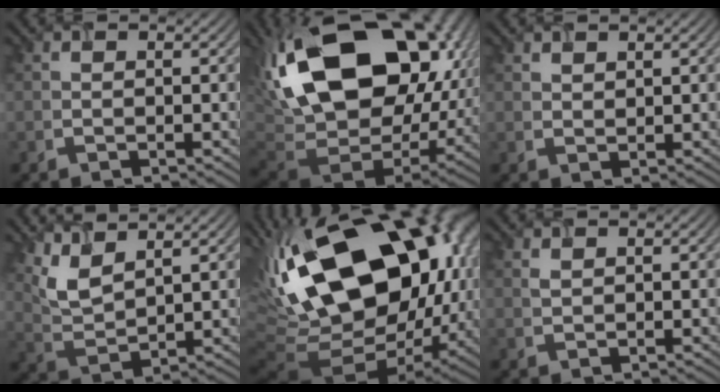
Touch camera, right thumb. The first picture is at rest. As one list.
[{"total": 21.7, "force": [4.9, 13.9, 16.0], "torque": [-0.320, -0.008, 0.113]}, {"total": 1.2, "force": [1.1, 0.4, 0.4], "torque": [-0.013, -0.002, 0.027]}, {"total": 6.1, "force": [4.1, 2.2, 4.0], "torque": [-0.102, -0.004, 0.090]}, {"total": 23.1, "force": [3.3, 14.2, 17.9], "torque": [-0.339, -0.041, 0.077]}, {"total": 0.9, "force": [0.6, 0.3, 0.4], "torque": [-0.018, -0.001, 0.015]}]